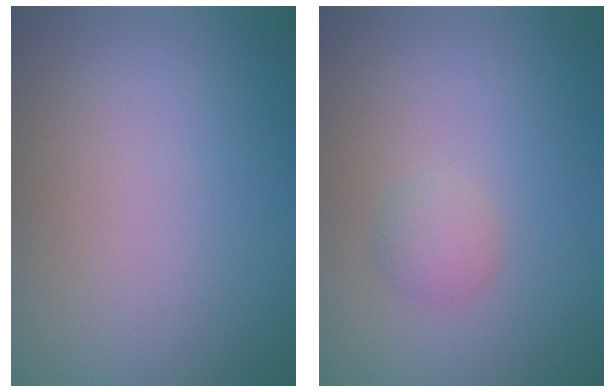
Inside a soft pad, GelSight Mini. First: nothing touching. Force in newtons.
{"total": 1.5, "press": 1.4, "slide": 0.1}